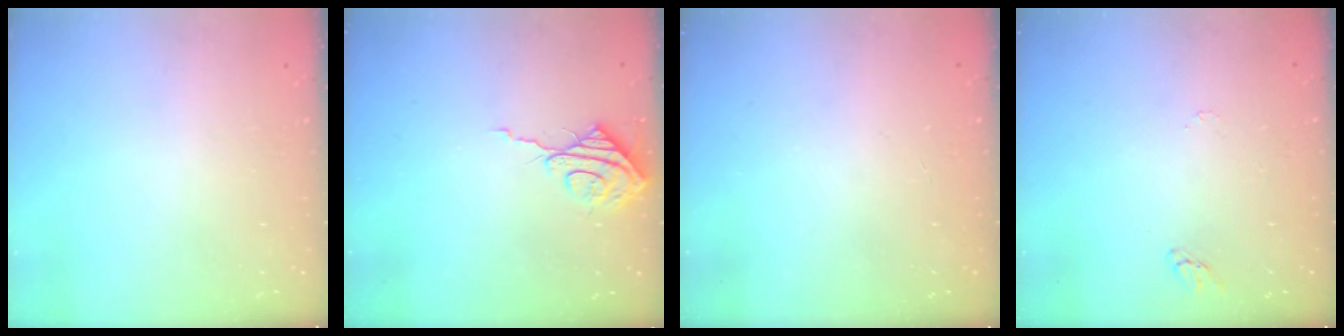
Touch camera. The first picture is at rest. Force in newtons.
{"total": 8.4, "press": 8.4, "slide": 0.2}
{"total": 0.0}
{"total": 2.9, "press": 2.9, "slide": 0.2}